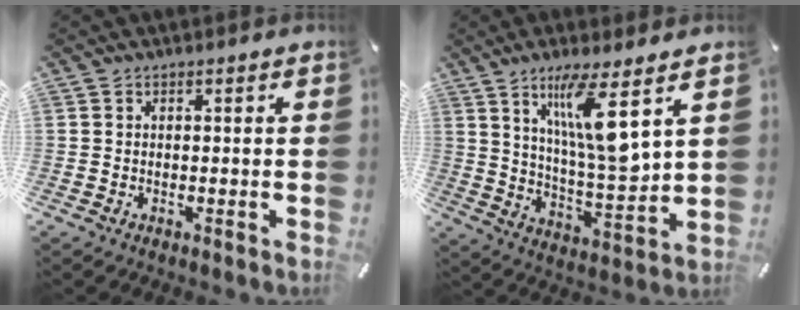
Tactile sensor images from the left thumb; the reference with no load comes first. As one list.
[{"total": 14.2, "force": [7.8, 2.3, 11.6], "torque": [-0.229, -0.040, 0.123]}]